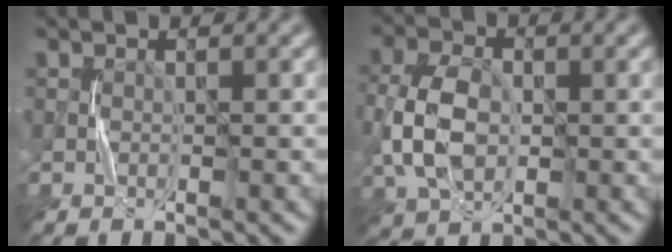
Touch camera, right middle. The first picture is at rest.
{"total": 5.9, "force": [-0.5, 4.0, 4.3], "torque": [-0.101, 0.003, -0.013]}